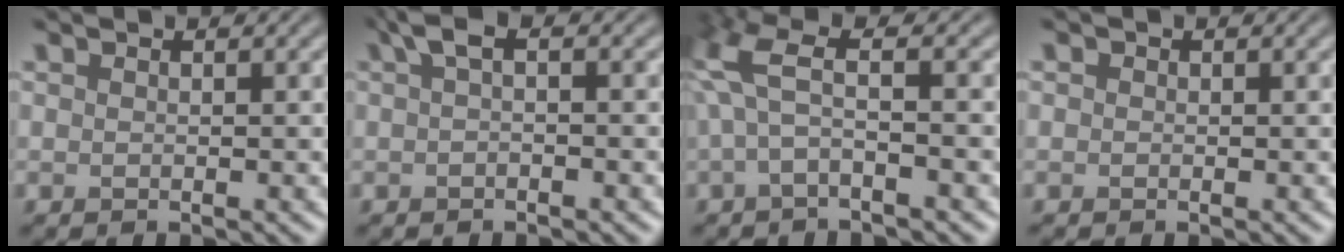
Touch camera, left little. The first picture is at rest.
{"total": 2.3, "force": [0.7, 1.1, 1.9], "torque": [-0.040, 0.009, 0.007]}
{"total": 4.1, "force": [0.4, 1.1, 3.9], "torque": [-0.097, 0.013, -0.004]}
{"total": 0.9, "force": [0.2, 0.8, 0.3], "torque": [-0.003, 0.002, -0.003]}